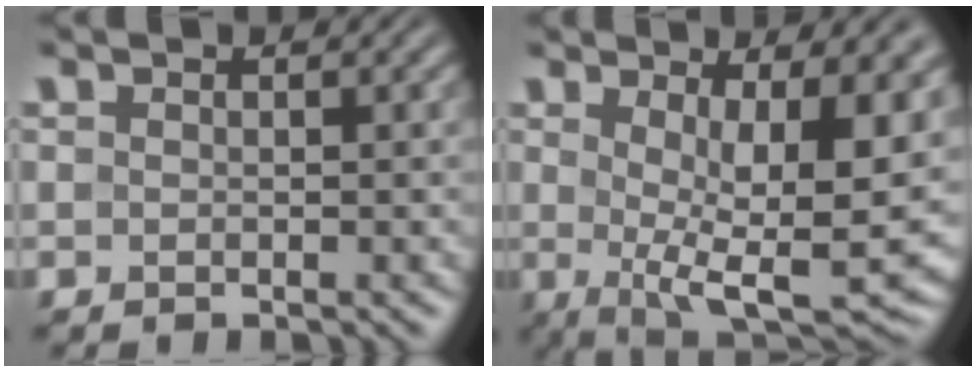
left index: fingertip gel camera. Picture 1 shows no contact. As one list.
[{"total": 13.1, "force": [1.1, 4.7, 12.1], "torque": [-0.164, -0.025, 0.036]}]